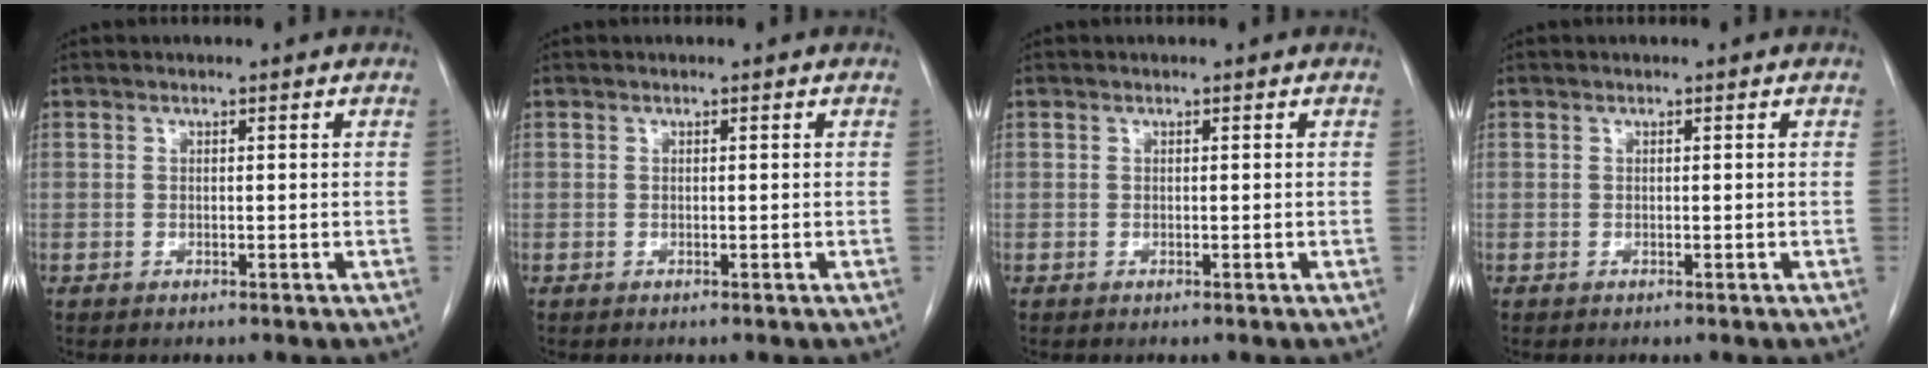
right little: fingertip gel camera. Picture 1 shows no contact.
{"total": 0.0}
{"total": 0.0}
{"total": 0.0}